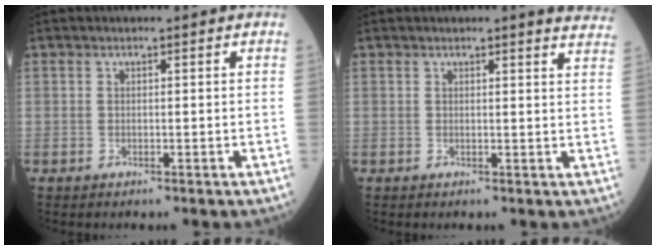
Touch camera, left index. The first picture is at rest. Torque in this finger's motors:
{"motor_torque": [0.00, -0.01, 0.00, 0.00]}